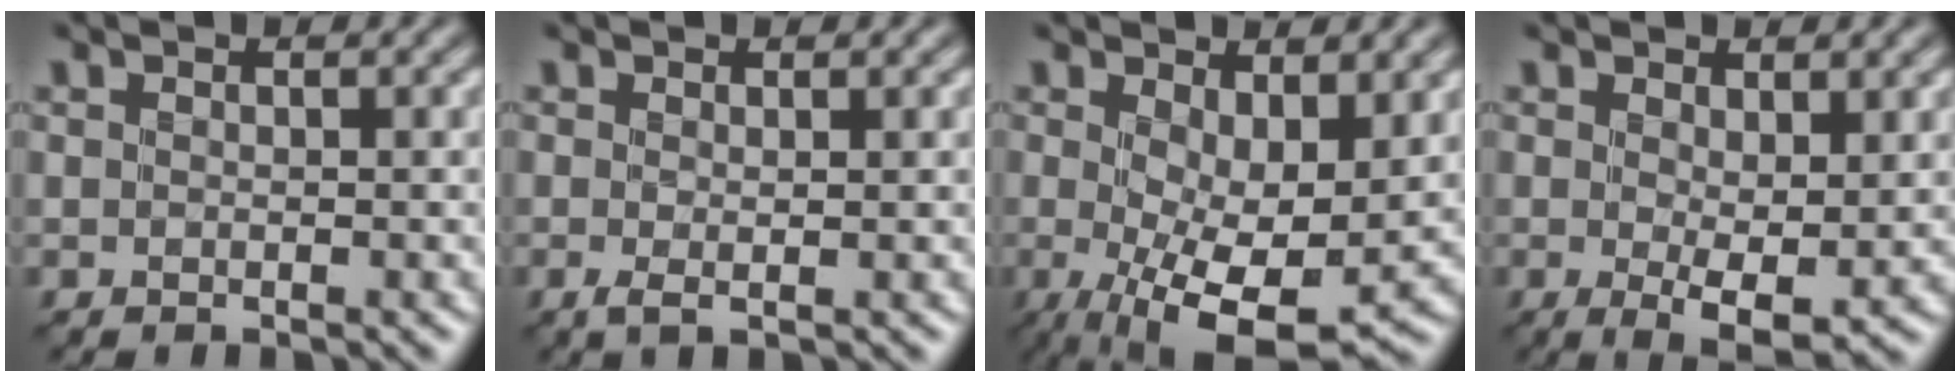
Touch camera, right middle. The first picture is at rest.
{"total": 0.9, "force": [0.0, 0.1, 0.9], "torque": [-0.020, -0.002, -0.001]}
{"total": 8.5, "force": [-0.5, 3.3, 7.8], "torque": [-0.132, -0.017, -0.006]}
{"total": 3.4, "force": [0.5, 1.0, 3.2], "torque": [-0.054, -0.012, 0.011]}